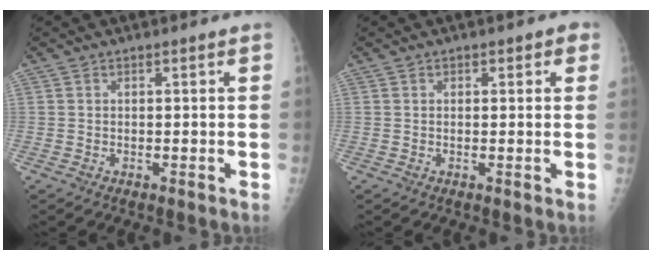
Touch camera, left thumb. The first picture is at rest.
{"total": 2.0, "force": [0.9, 1.2, 1.3], "torque": [-0.003, 0.001, 0.008]}